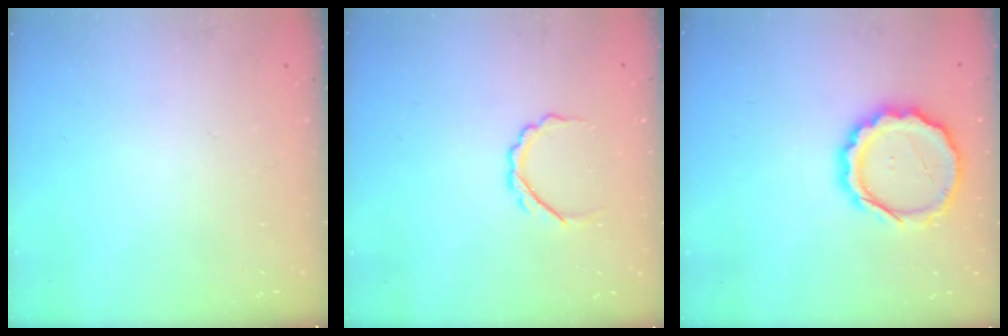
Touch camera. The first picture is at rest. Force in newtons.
{"total": 4.5, "press": 4.5, "slide": 0.6}
{"total": 14.2, "press": 13.9, "slide": 2.9}